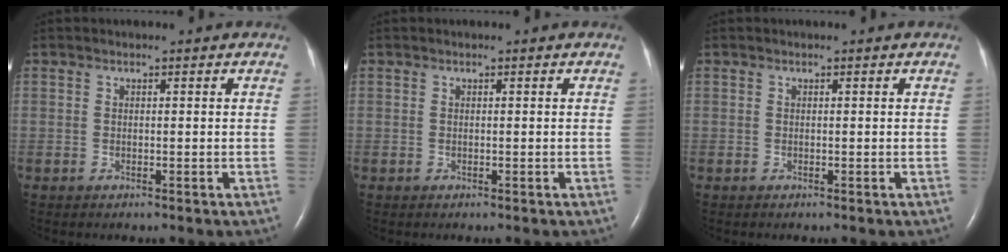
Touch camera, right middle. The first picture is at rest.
{"total": 0.0}
{"total": 0.0}